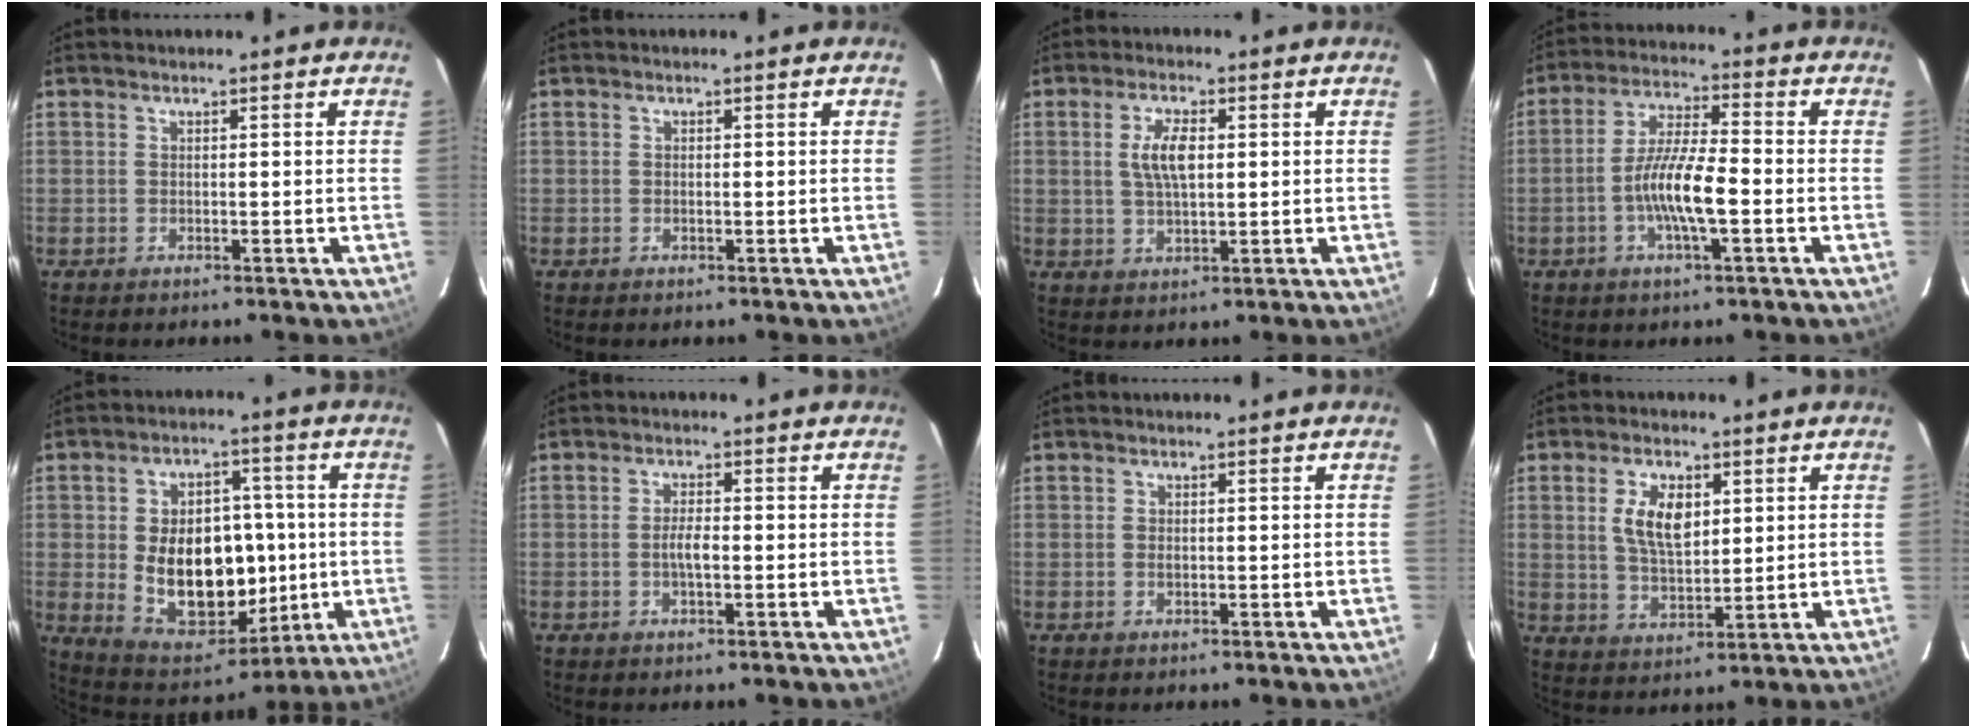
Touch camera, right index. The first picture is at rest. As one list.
[{"total": 0.0}, {"total": 5.8, "force": [1.1, 2.3, 5.2], "torque": [-0.100, 0.005, 0.022]}, {"total": 9.3, "force": [-2.7, 1.5, 8.8], "torque": [-0.173, 0.002, -0.052]}, {"total": 17.6, "force": [-1.1, 11.9, 12.9], "torque": [-0.241, 0.008, 0.012]}, {"total": 2.6, "force": [-0.6, 0.7, 2.4], "torque": [-0.047, 0.002, -0.011]}, {"total": 0.5, "force": [0.0, 0.3, 0.4], "torque": [-0.007, 0.000, 0.000]}, {"total": 7.8, "force": [2.3, 4.0, 6.3], "torque": [-0.121, 0.005, 0.048]}]